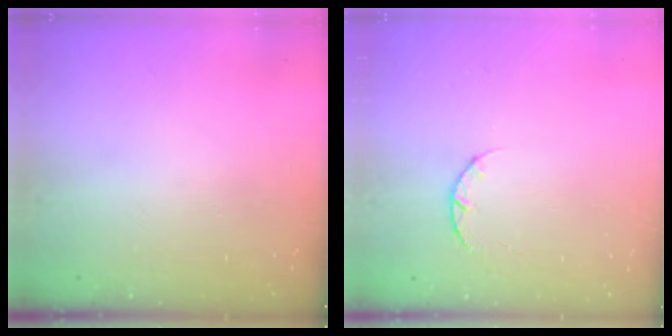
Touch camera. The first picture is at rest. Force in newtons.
{"total": 3.4, "press": 3.4, "slide": 0.5}